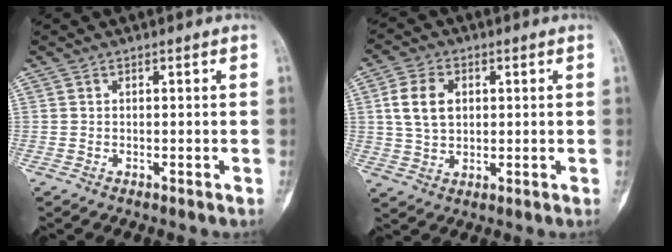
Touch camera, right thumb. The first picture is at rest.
{"total": 7.9, "force": [1.7, 5.6, 5.4], "torque": [-0.094, 0.000, 0.034]}